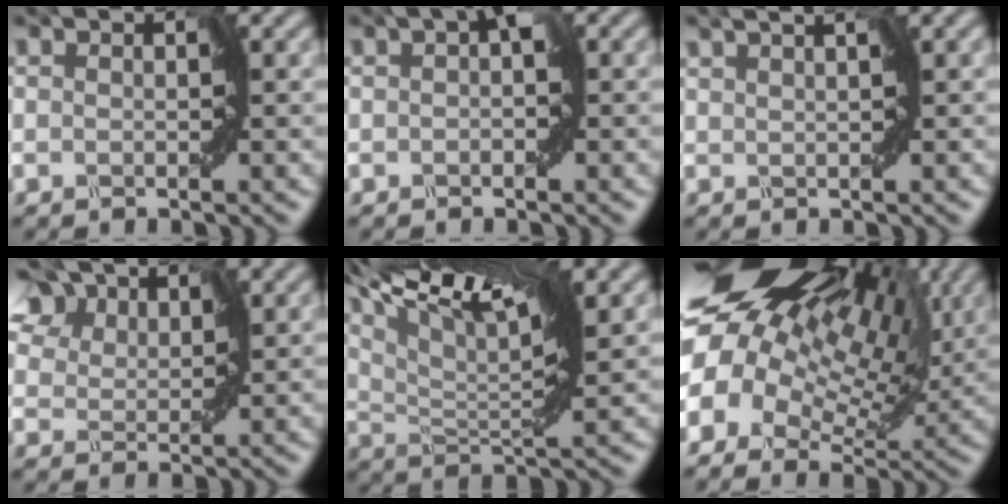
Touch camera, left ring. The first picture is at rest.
{"total": 1.5, "force": [-0.2, 0.8, 1.3], "torque": [-0.025, 0.001, -0.004]}
{"total": 0.8, "force": [0.5, -0.3, 0.6], "torque": [-0.020, -0.001, 0.013]}
{"total": 8.7, "force": [5.9, 5.4, 3.3], "torque": [-0.085, 0.029, 0.093]}
{"total": 10.7, "force": [7.6, 1.9, 7.3], "torque": [-0.125, 0.036, 0.117]}
{"total": 16.3, "force": [7.3, 9.5, 11.0], "torque": [-0.200, 0.027, 0.129]}